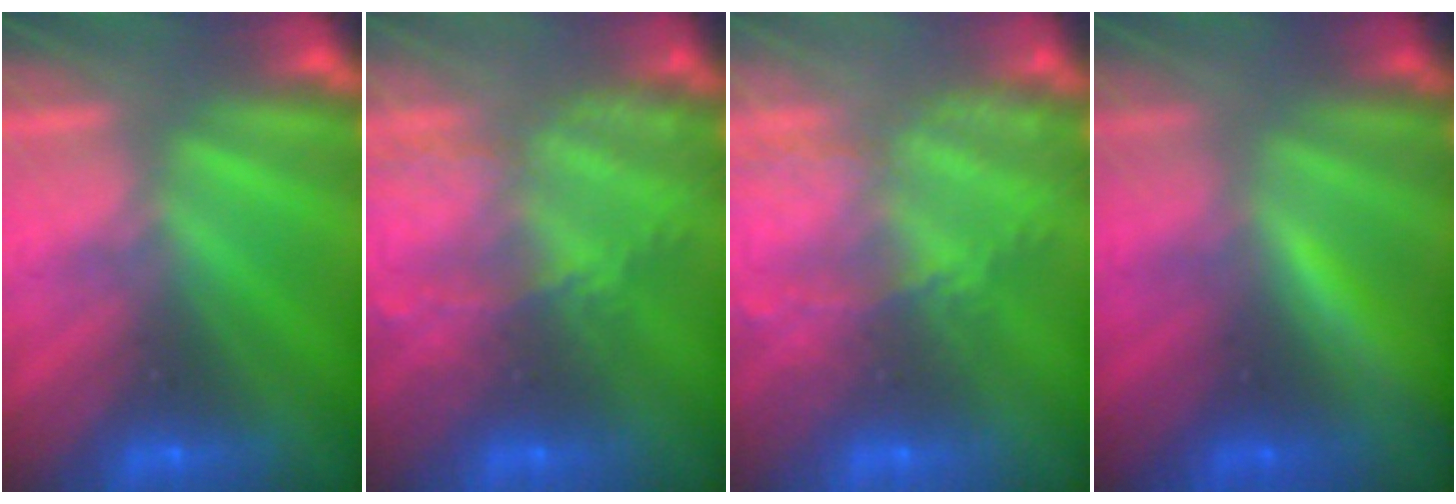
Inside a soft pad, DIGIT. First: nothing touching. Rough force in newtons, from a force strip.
{"total": 8.3}
{"total": 8.3}
{"total": 1.9}